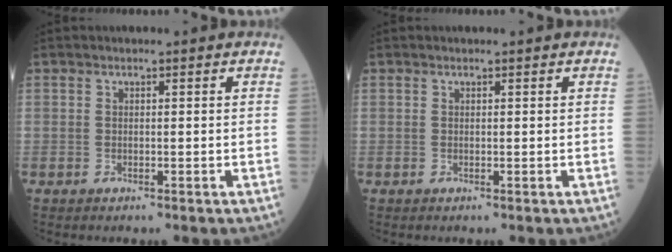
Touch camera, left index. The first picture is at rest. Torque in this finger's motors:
{"motor_torque": [-0.16, 0.16, 0.00, 0.00]}